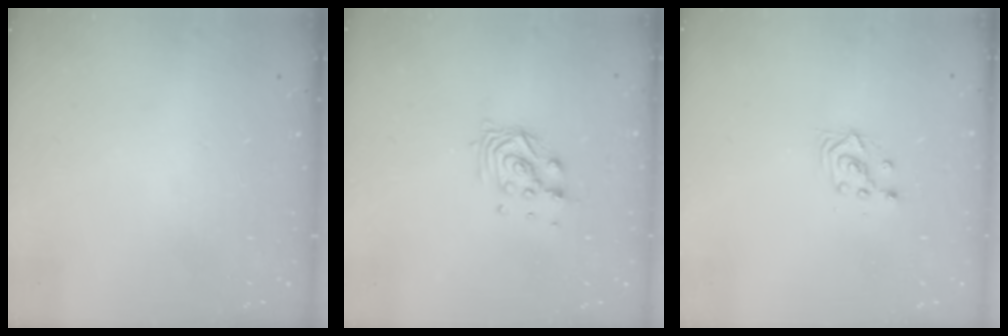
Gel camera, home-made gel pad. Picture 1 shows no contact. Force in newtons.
{"total": 6.6, "press": 6.5, "slide": 0.5}
{"total": 2.3, "press": 2.3, "slide": 0.1}